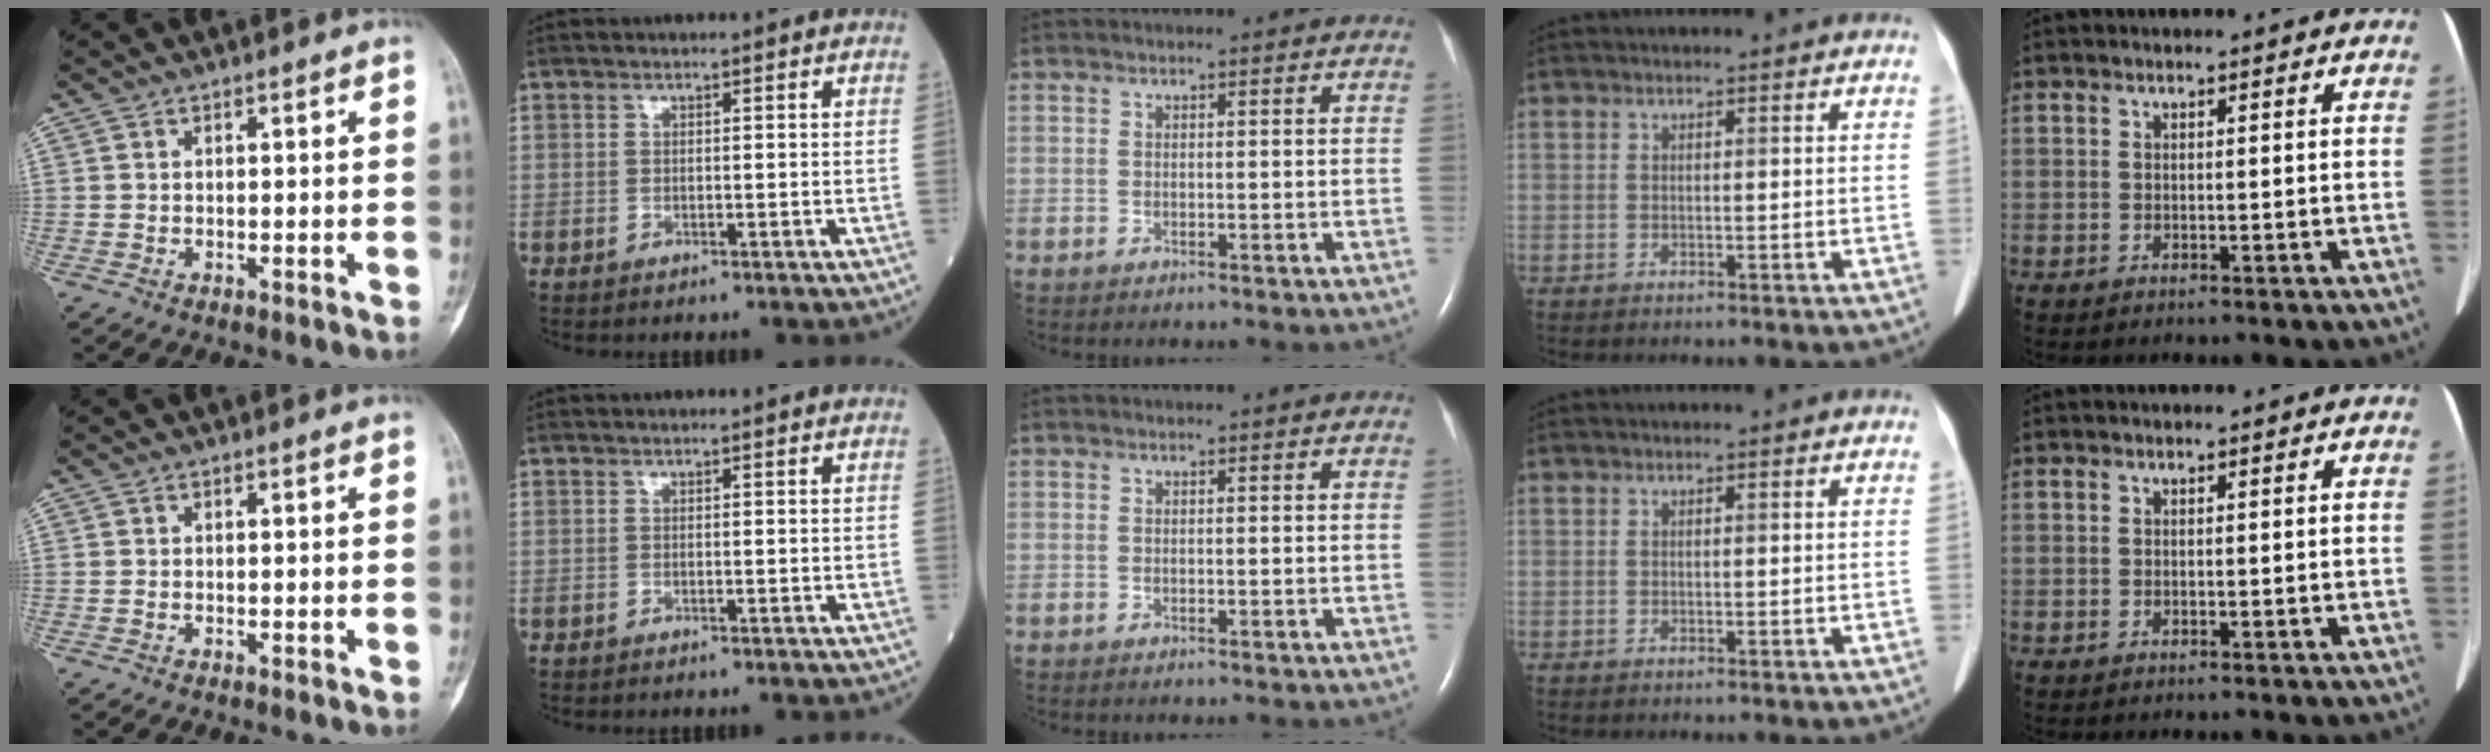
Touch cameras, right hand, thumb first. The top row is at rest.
{}